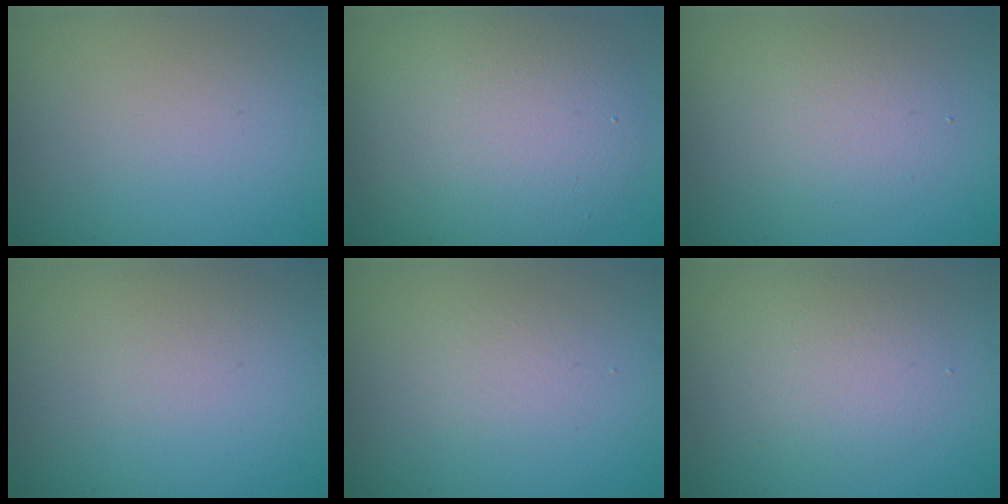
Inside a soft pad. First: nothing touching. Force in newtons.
{"total": 7.9, "press": 7.9, "slide": 0.5}
{"total": 2.9, "press": 2.9, "slide": 0.3}
{"total": 0.0}
{"total": 1.3, "press": 1.3, "slide": 0.1}
{"total": 2.7, "press": 2.7, "slide": 0.2}